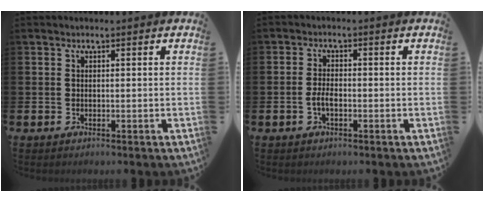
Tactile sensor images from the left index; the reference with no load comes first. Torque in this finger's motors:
{"motor_torque": [0.54, 0.06, 0.08, 0.04]}